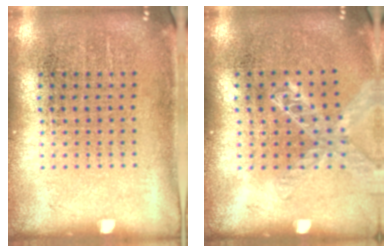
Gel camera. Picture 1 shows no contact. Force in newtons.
{"total": 1.4, "press": 1.4, "slide": 0.1}